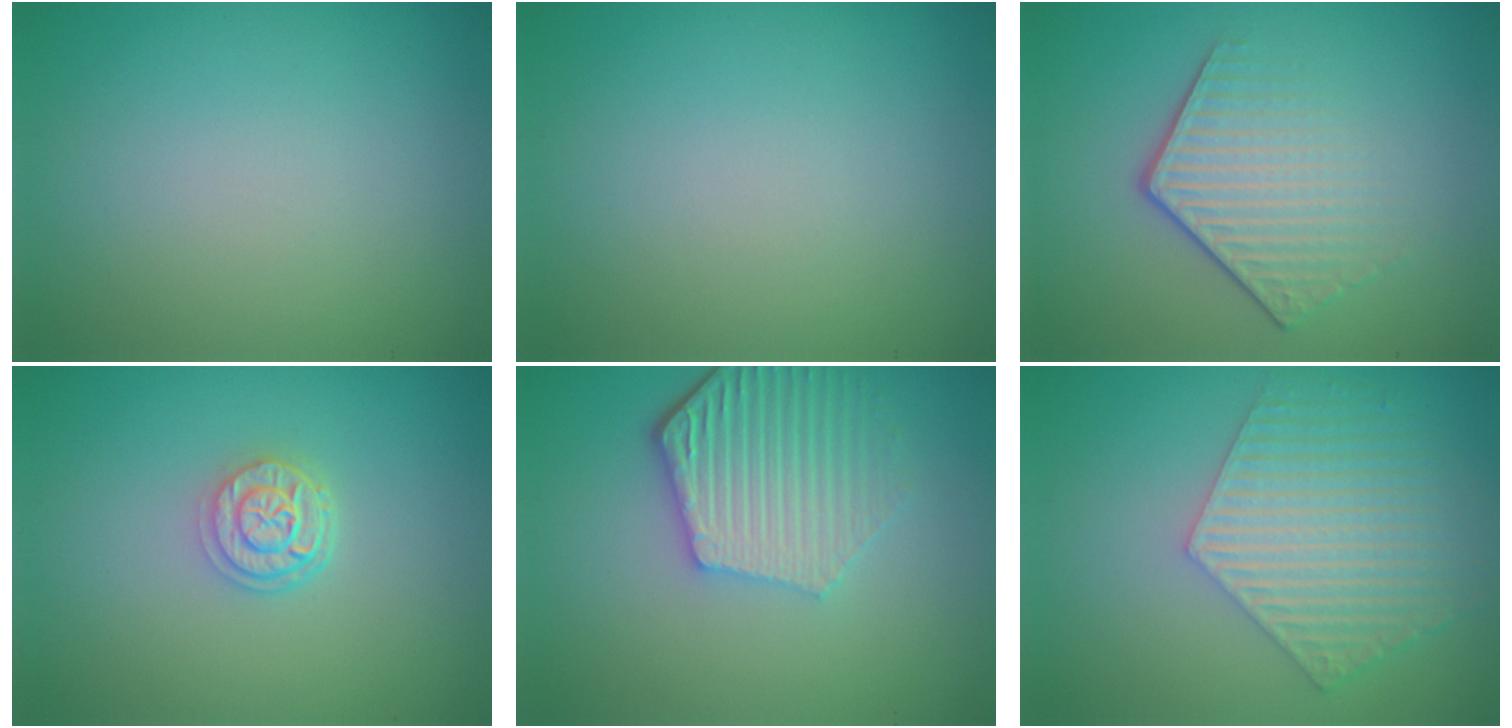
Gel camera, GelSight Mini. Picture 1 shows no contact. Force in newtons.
{"total": 0.0}
{"total": 4.3, "press": 3.0, "slide": 3.0}
{"total": 2.7, "press": 2.2, "slide": 1.5}
{"total": 5.4, "press": 4.2, "slide": 3.3}
{"total": 6.1, "press": 4.7, "slide": 3.9}